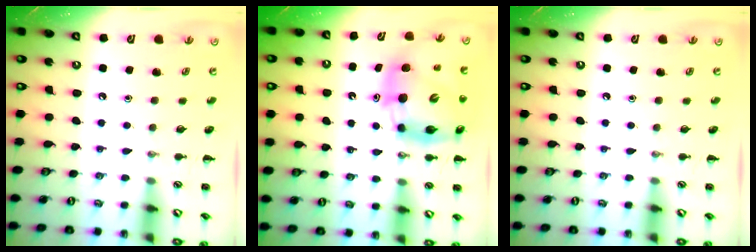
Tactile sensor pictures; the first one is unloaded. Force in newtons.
{"total": 12.0, "press": 11.5, "slide": 3.3}
{"total": 0.0}